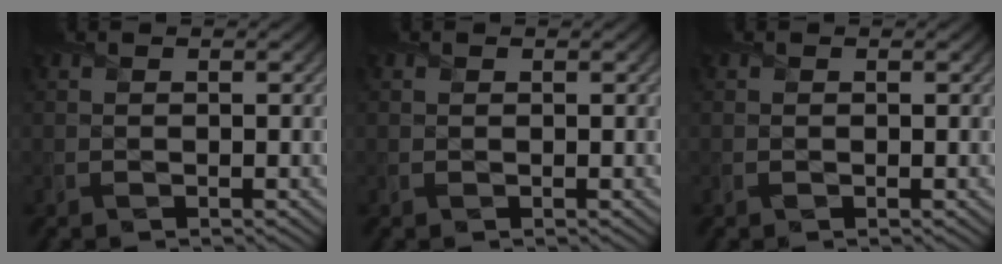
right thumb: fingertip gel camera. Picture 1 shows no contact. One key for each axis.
{"total": 0.0}
{"total": 0.0}